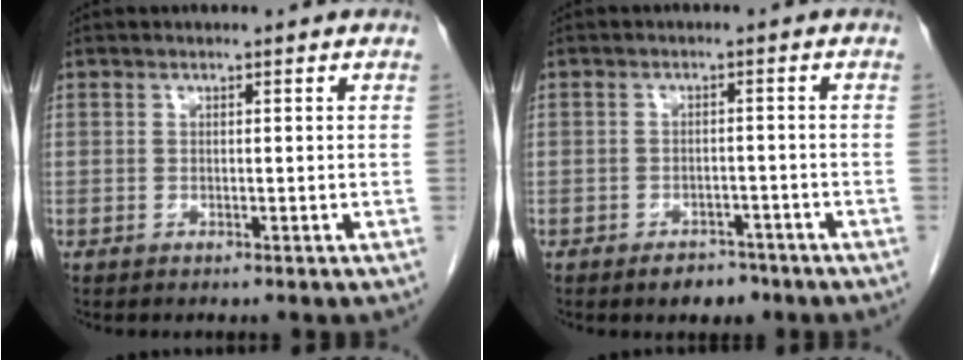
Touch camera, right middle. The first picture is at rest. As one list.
[{"total": 3.3, "force": [-2.4, 1.8, 1.3], "torque": [-0.015, 0.005, -0.028]}]